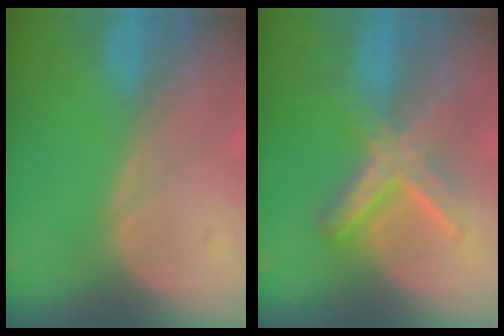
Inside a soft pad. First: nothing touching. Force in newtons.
{"total": 7.3, "press": 7.3, "slide": 0.5}